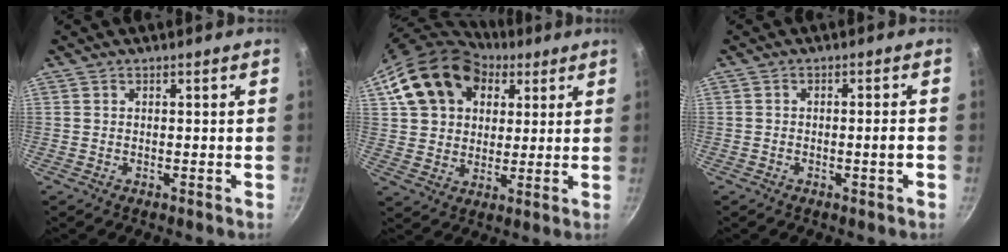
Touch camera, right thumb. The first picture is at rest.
{"total": 18.5, "force": [7.8, 13.7, 9.6], "torque": [-0.156, 0.008, 0.133]}
{"total": 2.3, "force": [-0.8, 0.3, 2.1], "torque": [-0.030, 0.011, -0.011]}